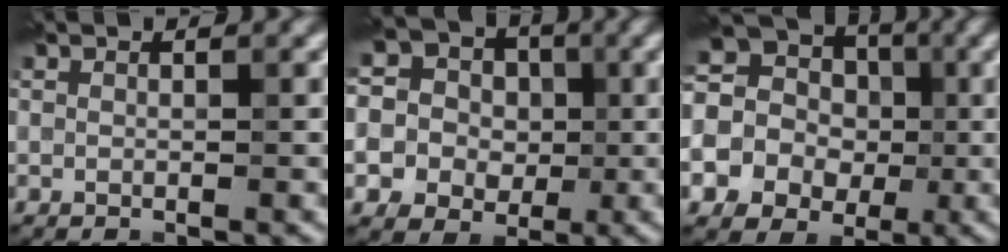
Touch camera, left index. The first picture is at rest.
{"total": 10.0, "force": [-0.7, 9.5, 3.2], "torque": [-0.095, 0.013, -0.037]}
{"total": 16.6, "force": [0.1, 15.5, 6.0], "torque": [-0.163, 0.000, -0.038]}